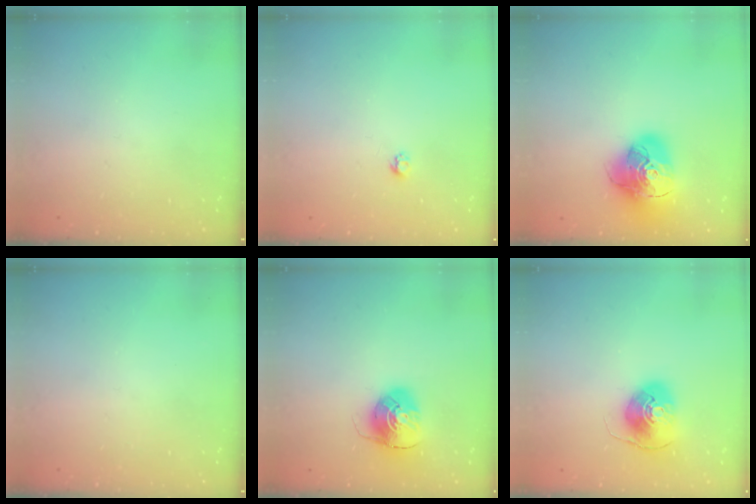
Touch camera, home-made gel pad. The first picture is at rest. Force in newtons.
{"total": 2.7, "press": 2.7, "slide": 0.4}
{"total": 20.1, "press": 20.0, "slide": 2.6}
{"total": 0.0}
{"total": 10.3, "press": 10.3, "slide": 0.4}
{"total": 8.4, "press": 8.3, "slide": 1.5}